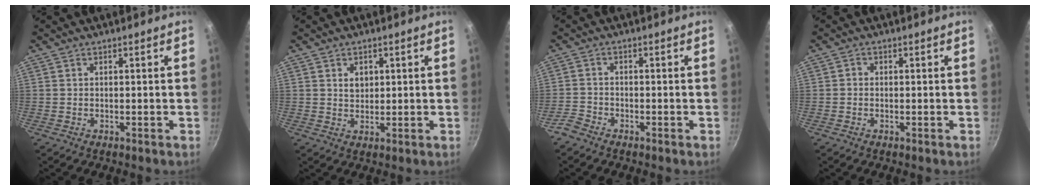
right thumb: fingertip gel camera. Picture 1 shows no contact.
{"total": 2.8, "force": [0.9, 2.2, 1.5], "torque": [-0.012, -0.004, 0.017]}
{"total": 2.8, "force": [-2.4, 1.3, 0.9], "torque": [-0.028, 0.019, -0.054]}
{"total": 0.8, "force": [-0.2, 0.7, 0.3], "torque": [-0.004, 0.002, -0.004]}